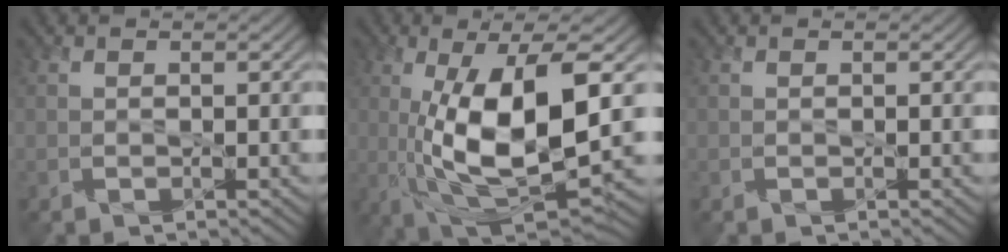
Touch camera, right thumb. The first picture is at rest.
{"total": 13.9, "force": [-0.1, 4.7, 13.1], "torque": [-0.252, -0.004, 0.001]}
{"total": 0.0}